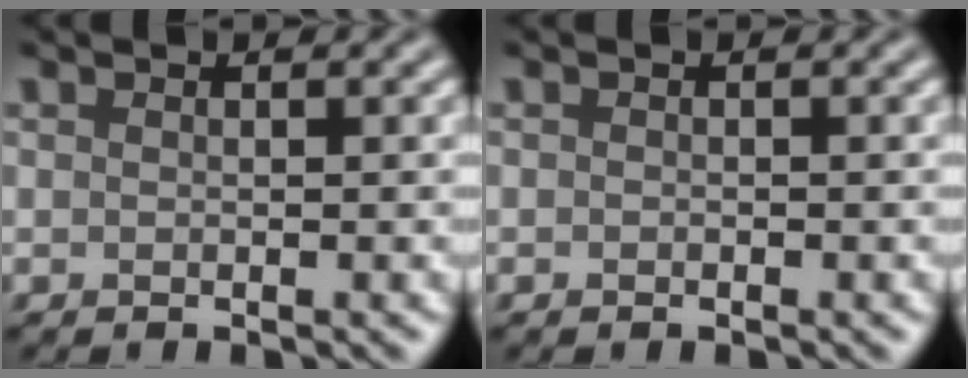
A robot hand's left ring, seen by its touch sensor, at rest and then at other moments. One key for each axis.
{"total": 0.0}